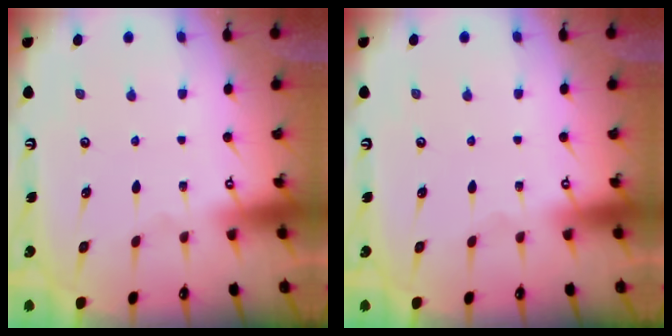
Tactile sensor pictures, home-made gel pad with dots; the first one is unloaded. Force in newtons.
{"total": 0.0}